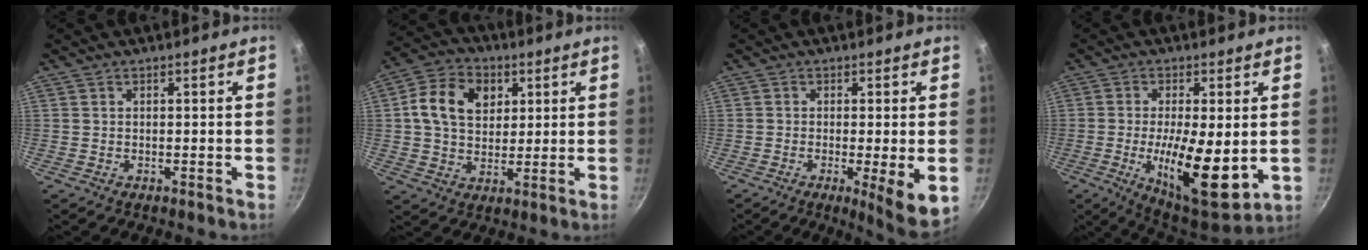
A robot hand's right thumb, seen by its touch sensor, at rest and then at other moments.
{"total": 12.1, "force": [3.4, 9.0, 7.3], "torque": [-0.113, 0.003, 0.045]}
{"total": 7.8, "force": [-1.6, 1.2, 7.6], "torque": [-0.114, -0.012, -0.019]}
{"total": 14.5, "force": [-1.6, 4.9, 13.5], "torque": [-0.205, -0.015, -0.015]}